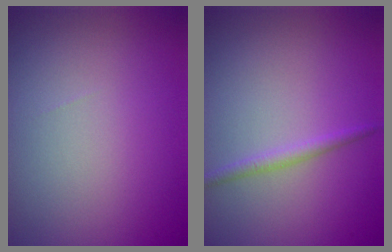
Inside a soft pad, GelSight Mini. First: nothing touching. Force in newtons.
{"total": 1.3, "press": 1.3, "slide": 0.1}